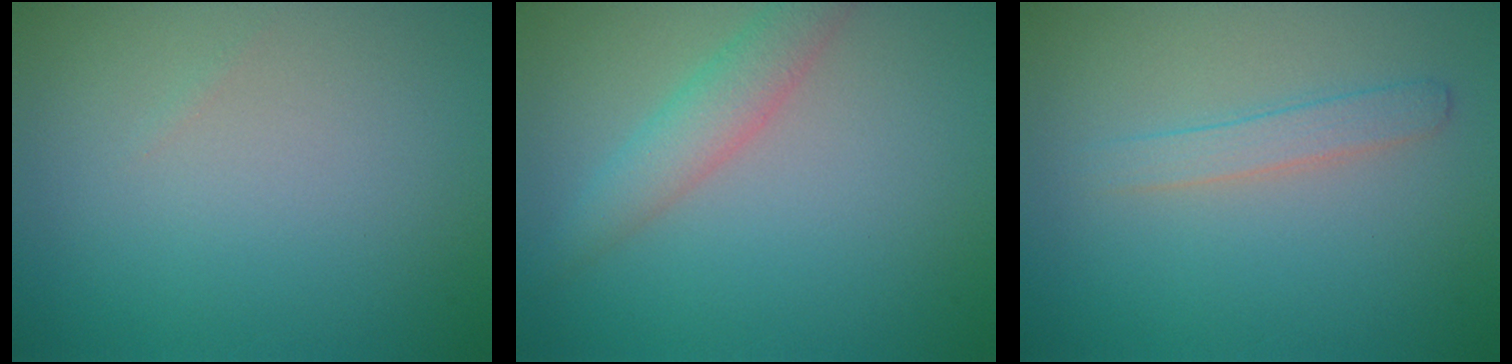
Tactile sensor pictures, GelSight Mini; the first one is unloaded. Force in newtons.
{"total": 2.8, "press": 2.8, "slide": 0.1}
{"total": 1.8, "press": 1.8, "slide": 0.1}